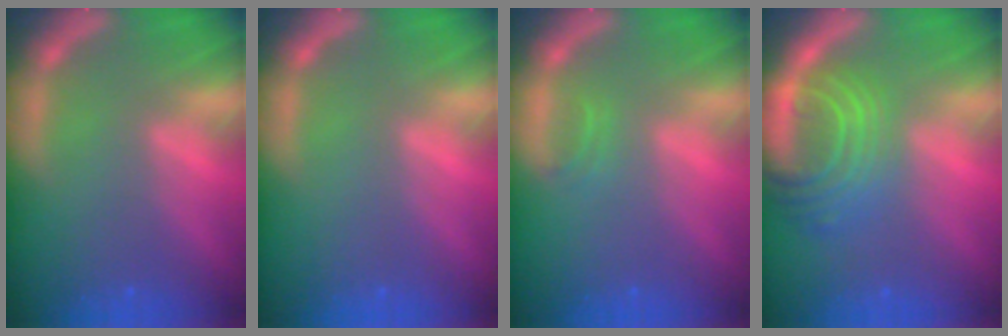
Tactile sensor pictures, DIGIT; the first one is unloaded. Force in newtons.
{"total": 0.0}
{"total": 0.9}
{"total": 8.5}